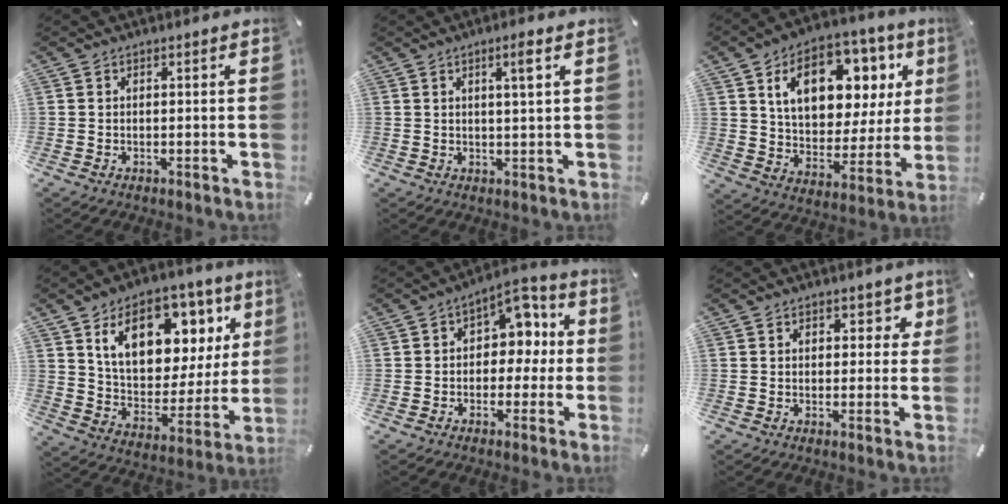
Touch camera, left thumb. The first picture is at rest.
{"total": 3.9, "force": [1.8, 0.0, 3.4], "torque": [-0.062, -0.004, 0.025]}
{"total": 18.1, "force": [8.6, 11.4, 11.2], "torque": [-0.177, -0.032, 0.148]}
{"total": 17.8, "force": [9.7, 11.2, 9.8], "torque": [-0.159, -0.047, 0.173]}
{"total": 8.3, "force": [1.0, 6.9, 4.5], "torque": [-0.046, -0.008, 0.013]}
{"total": 3.9, "force": [1.7, 2.8, 2.1], "torque": [-0.006, -0.007, 0.020]}